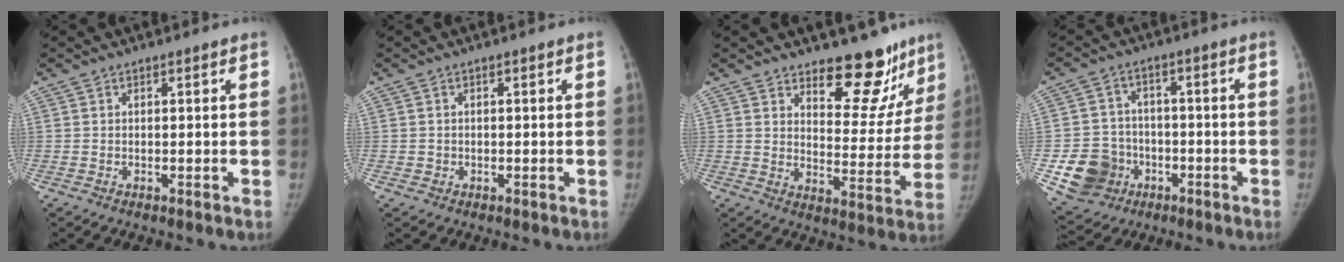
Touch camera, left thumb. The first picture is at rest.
{"total": 0.9, "force": [-0.2, 0.9, 0.0], "torque": [0.006, 0.005, -0.004]}
{"total": 14.0, "force": [11.2, 6.0, 5.8], "torque": [-0.016, -0.096, 0.153]}
{"total": 10.9, "force": [-3.8, 9.6, 3.4], "torque": [-0.043, 0.022, -0.053]}